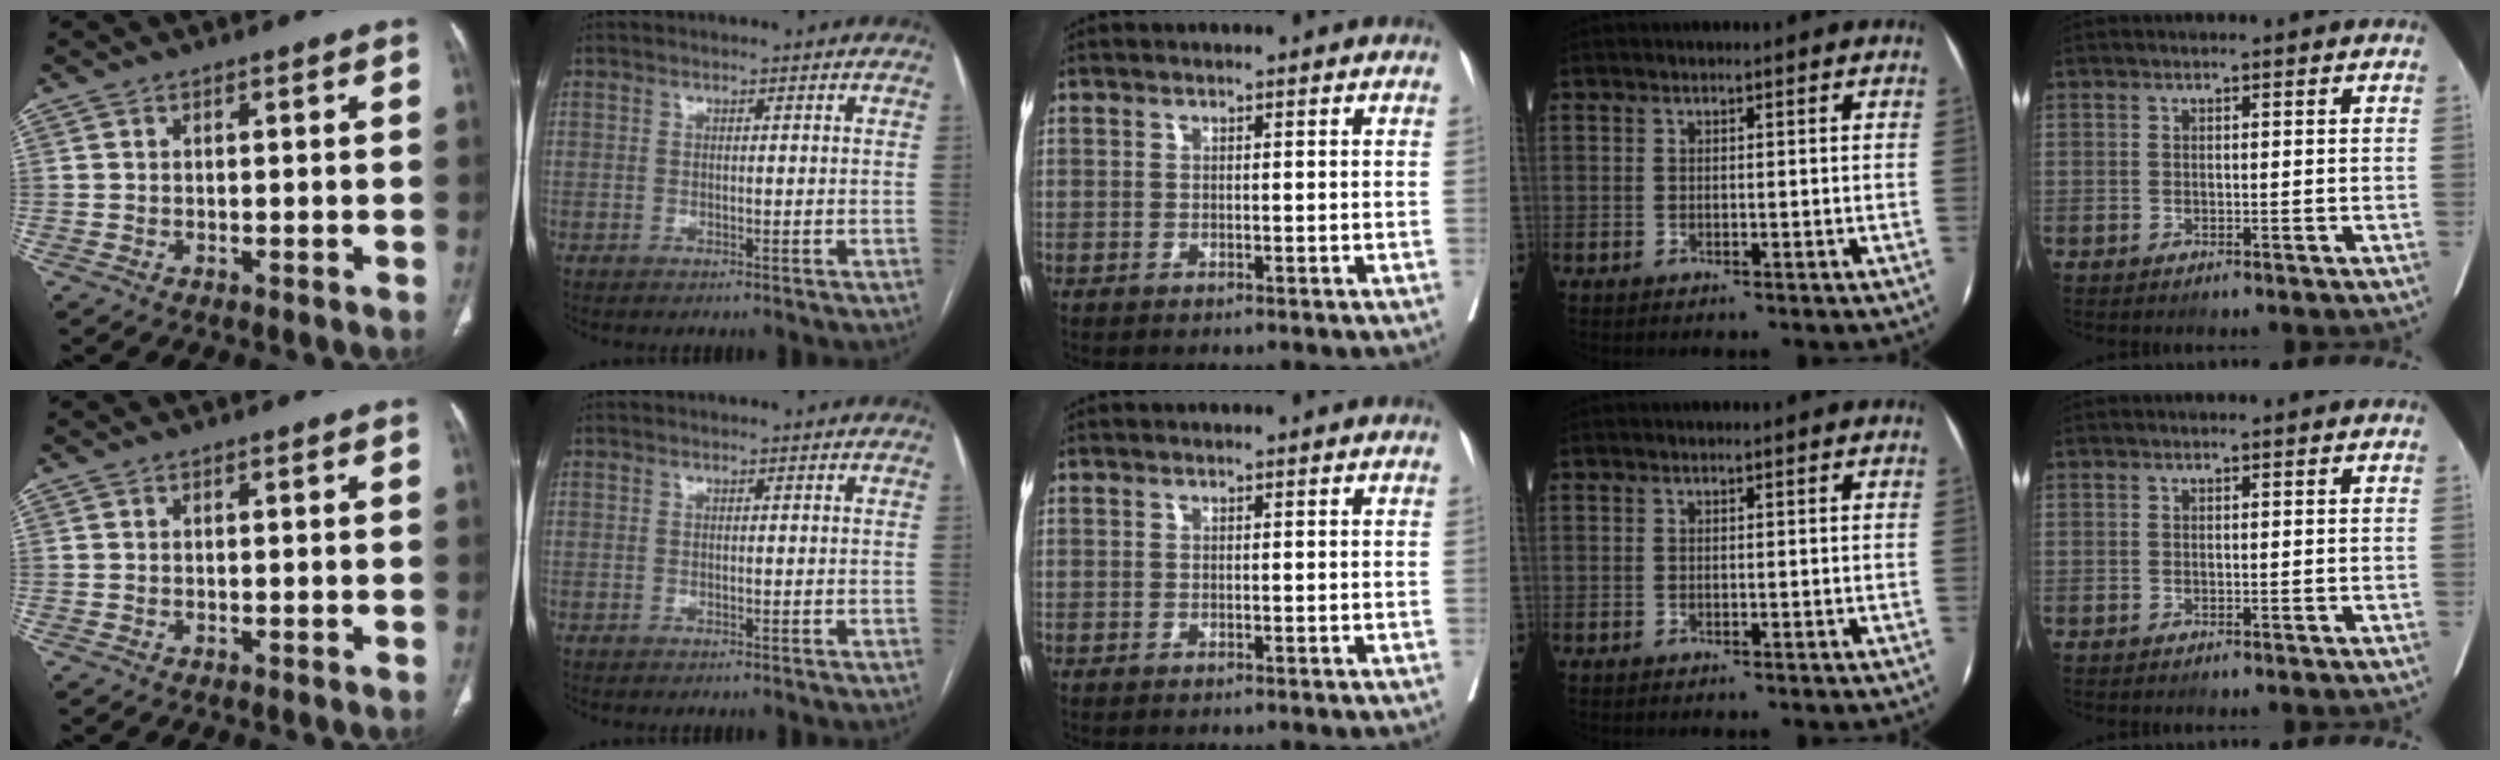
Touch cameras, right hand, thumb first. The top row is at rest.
{}